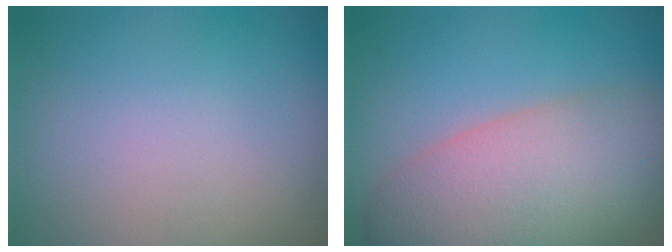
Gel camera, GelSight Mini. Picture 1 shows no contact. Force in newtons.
{"total": 10.3, "press": 10.3, "slide": 0.7}